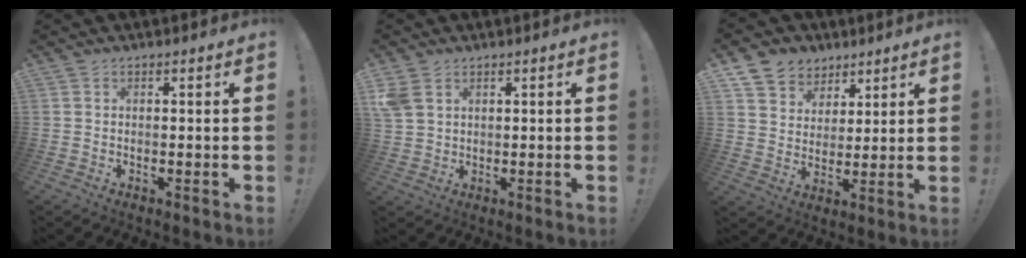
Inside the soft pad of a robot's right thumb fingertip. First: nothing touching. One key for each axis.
{"total": 5.0, "fx": 2.5, "fy": 3.5, "fz": 2.6, "tx": -0.053, "ty": -0.004, "tz": 0.049}
{"total": 8.1, "fx": 4.9, "fy": 6.4, "fz": 0.8, "tx": -0.012, "ty": -0.038, "tz": 0.100}